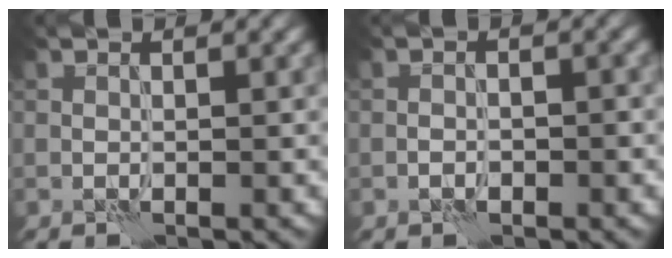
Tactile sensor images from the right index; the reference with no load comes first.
{"total": 1.4, "force": [-0.8, 0.7, 0.9], "torque": [-0.012, 0.006, -0.016]}